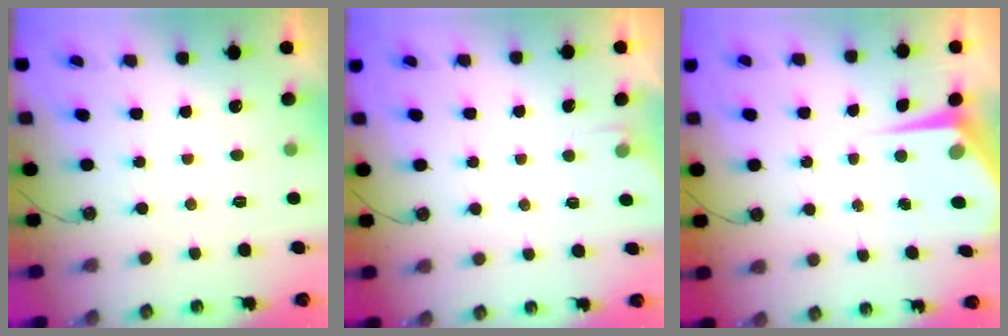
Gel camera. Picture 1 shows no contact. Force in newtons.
{"total": 2.0, "press": 2.0, "slide": 0.4}
{"total": 5.1, "press": 5.0, "slide": 0.3}